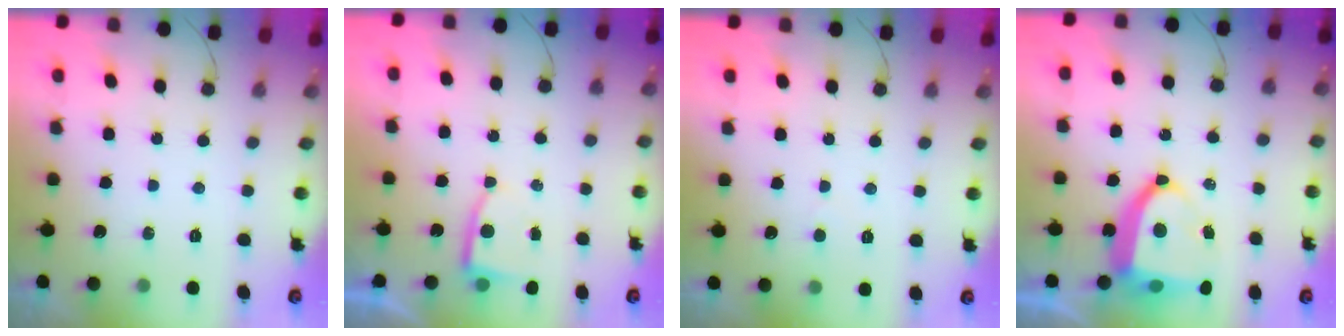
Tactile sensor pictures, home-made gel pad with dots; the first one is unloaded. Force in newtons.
{"total": 3.1, "press": 3.0, "slide": 0.3}
{"total": 2.0, "press": 2.0, "slide": 0.2}
{"total": 11.8, "press": 11.7, "slide": 1.5}